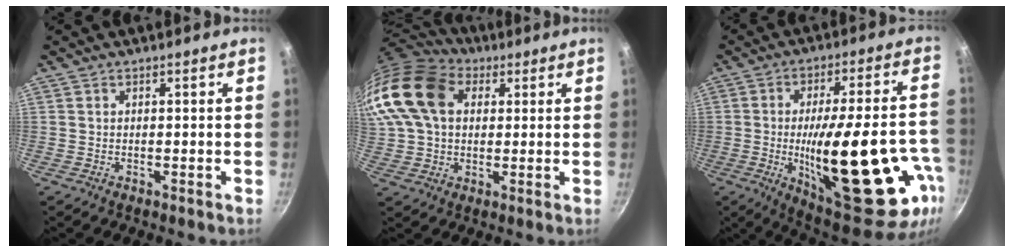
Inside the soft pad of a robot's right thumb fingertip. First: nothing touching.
{"total": 18.8, "force": [5.0, 13.4, 12.1], "torque": [-0.245, 0.023, 0.079]}
{"total": 30.3, "force": [-8.0, 9.7, 27.5], "torque": [-0.372, 0.008, -0.097]}